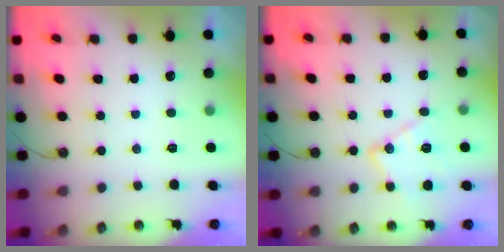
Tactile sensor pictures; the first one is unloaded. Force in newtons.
{"total": 13.0, "press": 13.0, "slide": 1.0}